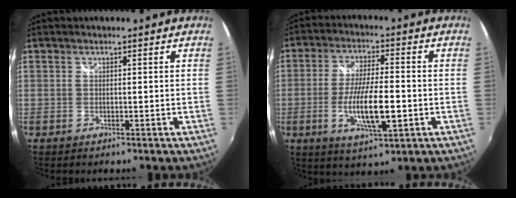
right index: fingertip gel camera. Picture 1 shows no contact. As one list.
[{"total": 11.1, "force": [-2.8, 2.5, 10.4], "torque": [-0.199, -0.014, -0.048]}]